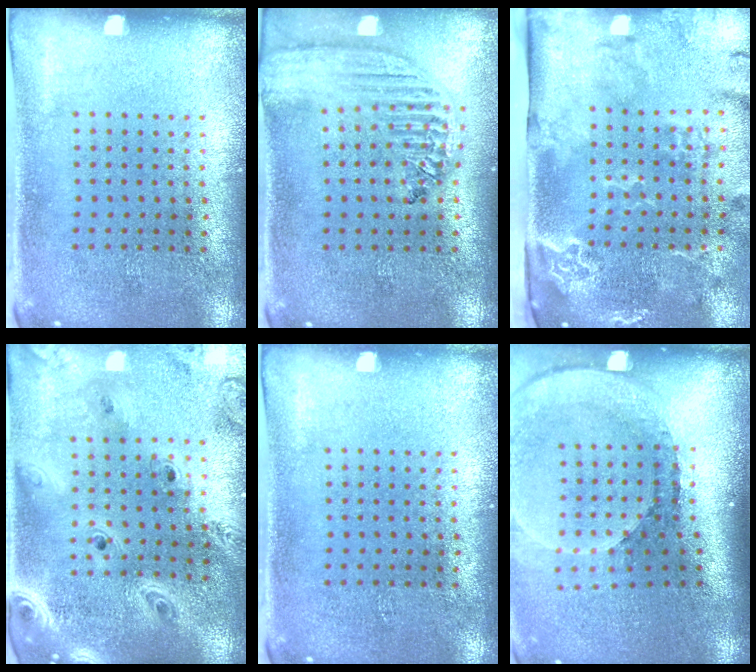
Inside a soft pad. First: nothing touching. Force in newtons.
{"total": 2.2, "press": 1.9, "slide": 1.1}
{"total": 3.2, "press": 2.4, "slide": 2.2}
{"total": 3.3, "press": 2.7, "slide": 1.8}
{"total": 0.0}
{"total": 2.7, "press": 1.8, "slide": 1.9}